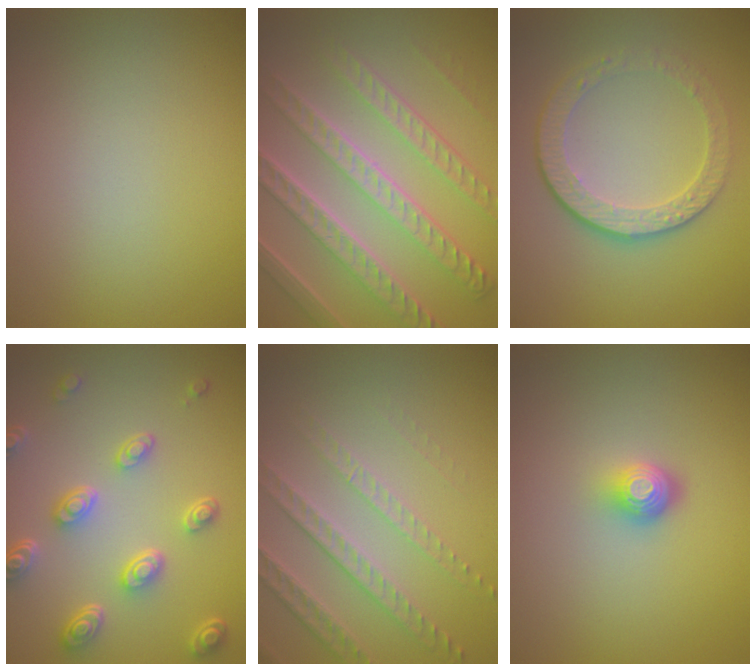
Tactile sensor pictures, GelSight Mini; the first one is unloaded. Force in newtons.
{"total": 8.2, "press": 6.2, "slide": 5.4}
{"total": 4.5, "press": 3.2, "slide": 3.1}
{"total": 5.1, "press": 3.8, "slide": 3.5}
{"total": 3.5, "press": 3.1, "slide": 1.7}
{"total": 2.0, "press": 1.4, "slide": 1.4}